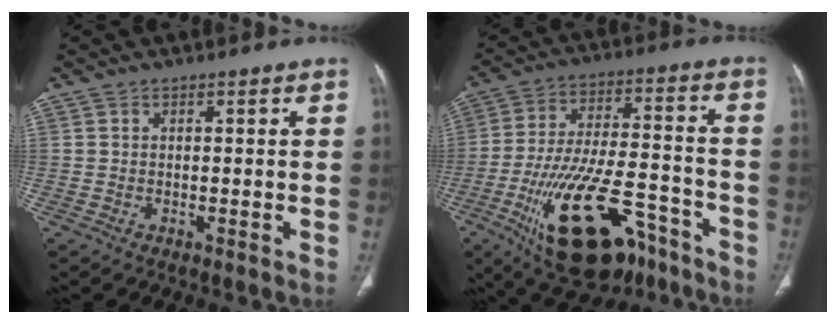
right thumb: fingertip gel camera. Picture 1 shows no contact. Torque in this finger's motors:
{"motor_torque": [4.05, 0.95, 1.95, -0.81, 0.60]}